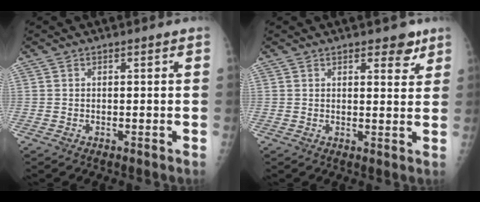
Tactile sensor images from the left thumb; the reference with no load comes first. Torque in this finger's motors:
{"motor_torque": [-0.01, 0.07, 0.08, 0.06, -0.04]}